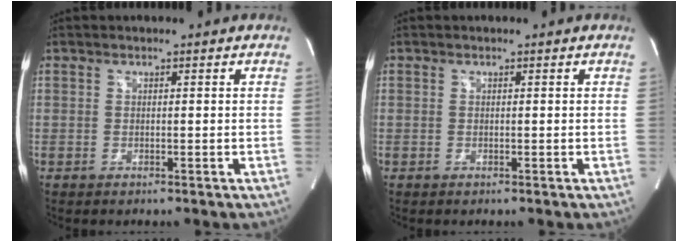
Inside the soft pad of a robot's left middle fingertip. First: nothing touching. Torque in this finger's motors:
{"motor_torque": [-0.04, -0.06, 0.17, 0.01]}